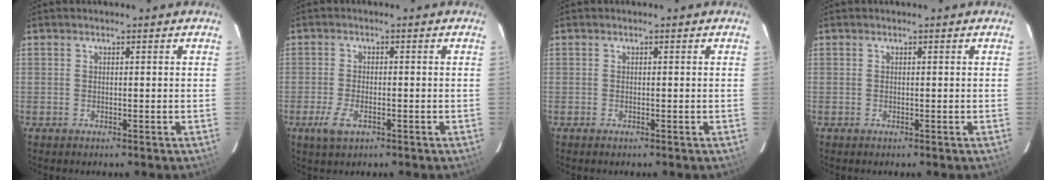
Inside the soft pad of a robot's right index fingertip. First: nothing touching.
{"total": 4.3, "force": [-2.2, 1.9, 3.2], "torque": [-0.078, -0.007, -0.041]}
{"total": 0.0}
{"total": 0.0}